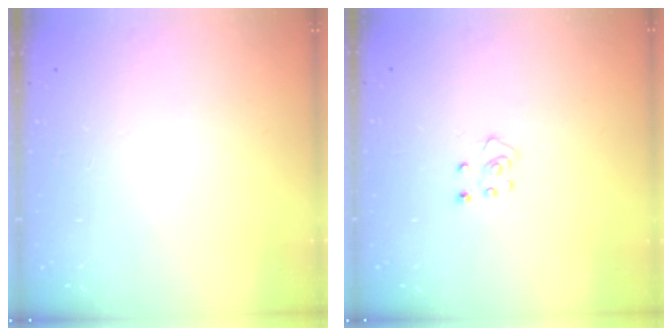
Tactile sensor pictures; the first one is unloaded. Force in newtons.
{"total": 4.2, "press": 4.1, "slide": 0.3}